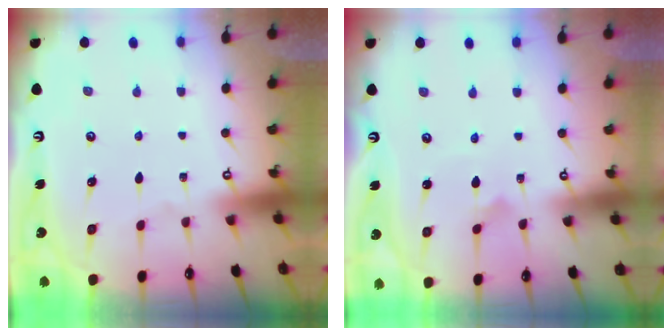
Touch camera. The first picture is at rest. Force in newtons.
{"total": 1.5, "press": 1.5, "slide": 0.1}